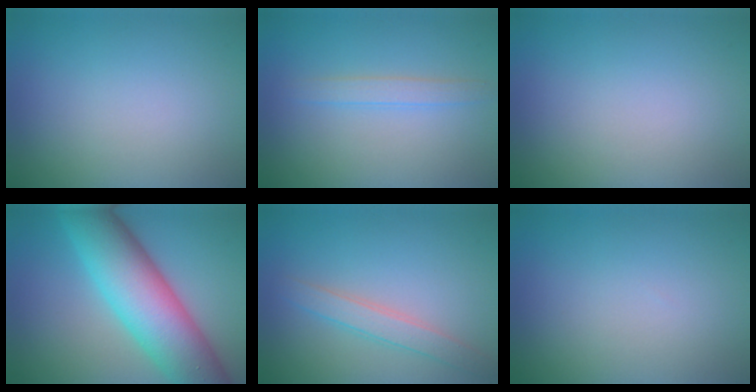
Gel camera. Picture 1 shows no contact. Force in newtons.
{"total": 1.8, "press": 1.8, "slide": 0.0}
{"total": 0.0}
{"total": 11.3, "press": 11.3, "slide": 0.1}
{"total": 2.3, "press": 2.3, "slide": 0.1}
{"total": 0.0}